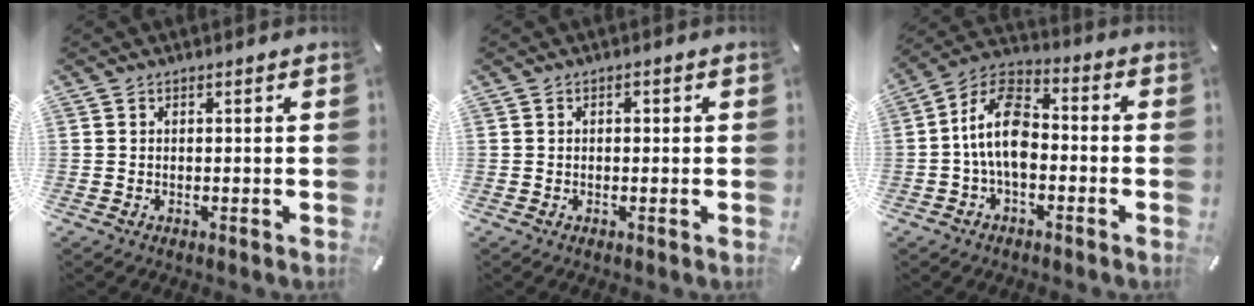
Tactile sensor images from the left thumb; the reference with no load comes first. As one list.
[{"total": 1.0, "force": [0.0, 0.8, 0.6], "torque": [-0.013, 0.005, -0.002]}, {"total": 12.5, "force": [-2.4, 7.3, 9.9], "torque": [-0.211, 0.012, -0.046]}]